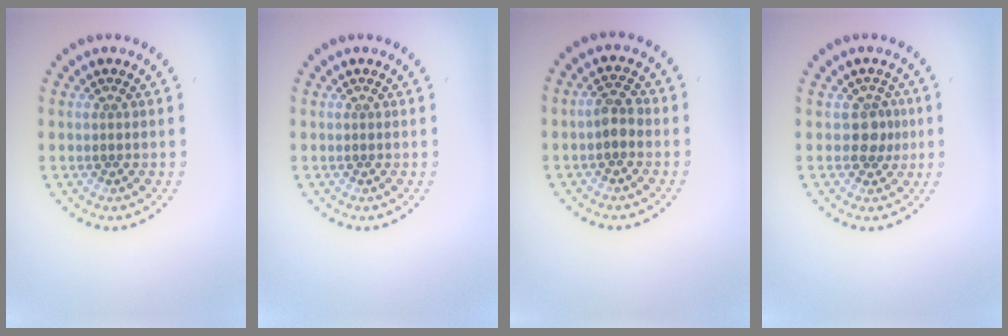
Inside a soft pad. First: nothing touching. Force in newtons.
{"total": 0.0}
{"total": 1.9, "press": 1.8, "slide": 0.4}
{"total": 2.0, "press": 1.7, "slide": 1.2}